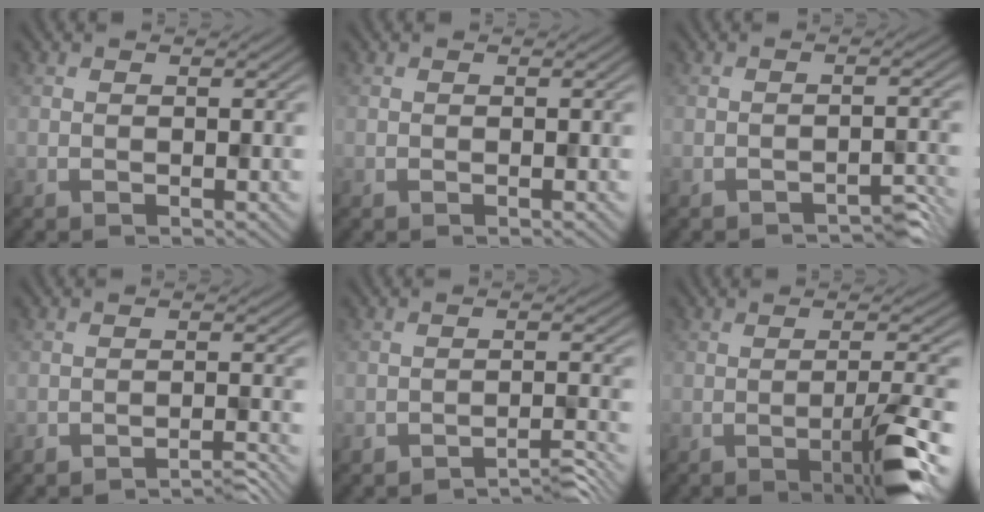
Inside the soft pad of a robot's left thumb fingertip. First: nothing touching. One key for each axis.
{"total": 0.0}
{"total": 2.2, "fx": -2.1, "fy": 0.3, "fz": 0.8, "tx": -0.007, "ty": 0.004, "tz": -0.033}
{"total": 2.9, "fx": -2.7, "fy": 0.3, "fz": 0.9, "tx": -0.007, "ty": 0.006, "tz": -0.046}
{"total": 3.4, "fx": -3.2, "fy": 0.4, "fz": 1.3, "tx": -0.017, "ty": 0.005, "tz": -0.050}
{"total": 6.6, "fx": -3.0, "fy": 0.8, "fz": 5.9, "tx": -0.092, "ty": 0.004, "tz": -0.054}